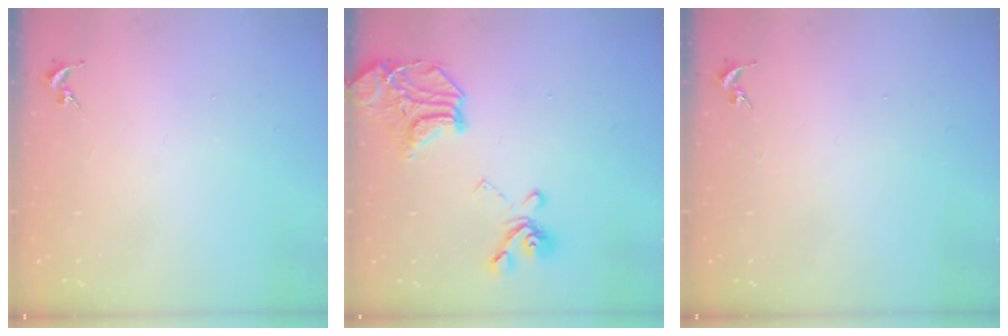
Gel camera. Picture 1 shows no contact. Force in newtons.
{"total": 18.3, "press": 18.1, "slide": 2.4}
{"total": 0.0}